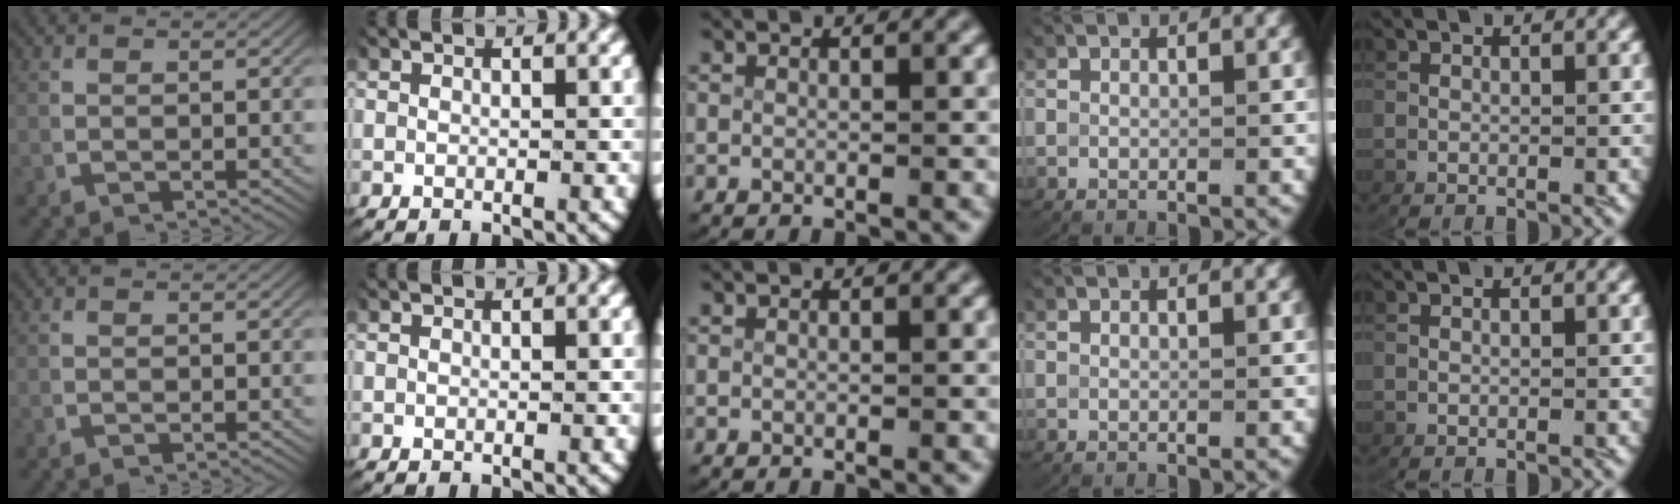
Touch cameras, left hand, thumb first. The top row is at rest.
{}